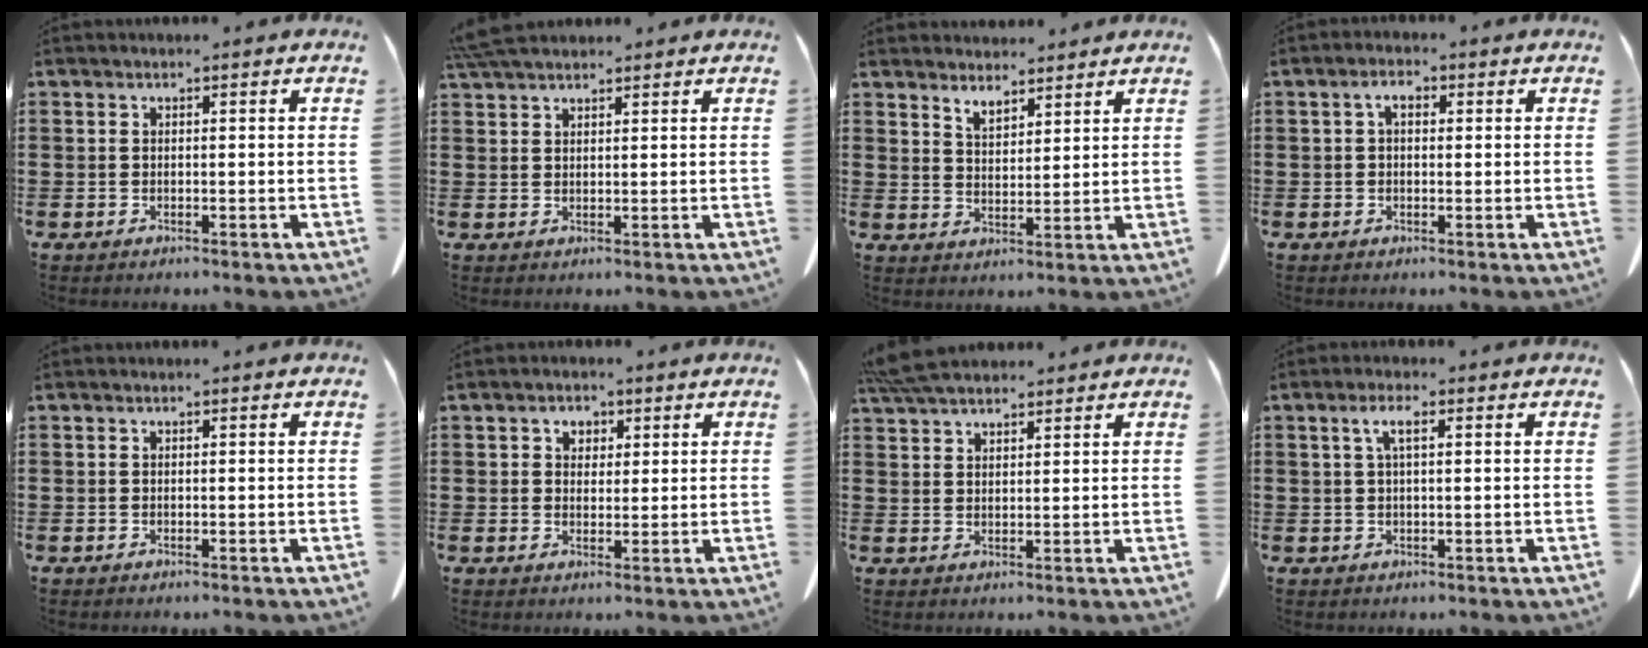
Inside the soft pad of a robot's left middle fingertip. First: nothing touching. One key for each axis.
{"total": 3.9, "fx": 3.5, "fy": 0.8, "fz": 1.7, "tx": -0.043, "ty": -0.003, "tz": 0.068}
{"total": 4.0, "fx": 3.8, "fy": 1.2, "fz": 0.3, "tx": -0.017, "ty": -0.010, "tz": 0.073}
{"total": 2.6, "fx": 0.6, "fy": 1.3, "fz": 2.2, "tx": -0.047, "ty": 0.008, "tz": 0.009}
{"total": 0.0}
{"total": 2.4, "fx": 1.1, "fy": 1.9, "fz": 0.8, "tx": -0.016, "ty": 0.005, "tz": 0.017}
{"total": 5.8, "fx": 5.2, "fy": 1.2, "fz": 2.3, "tx": -0.058, "ty": -0.007, "tz": 0.100}
{"total": 3.0, "fx": 1.0, "fy": 0.8, "fz": 2.7, "tx": -0.057, "ty": 0.008, "tz": 0.016}